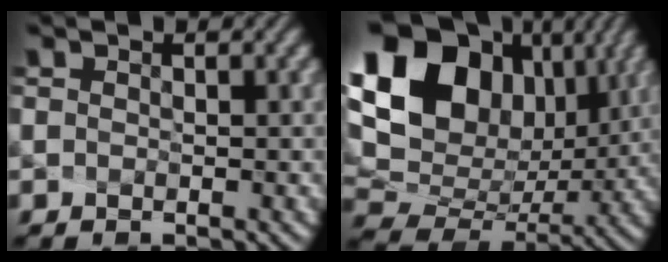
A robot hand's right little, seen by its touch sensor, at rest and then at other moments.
{"total": 19.5, "force": [7.4, 14.5, 10.8], "torque": [-0.249, 0.053, 0.141]}